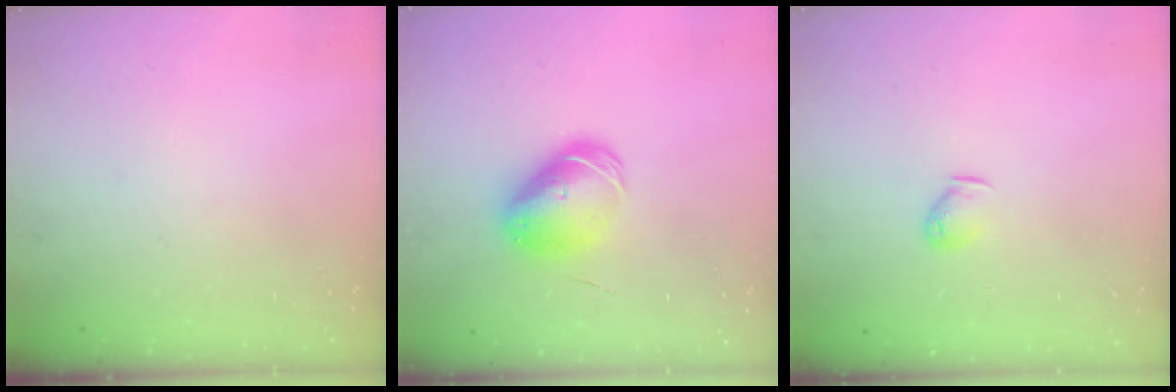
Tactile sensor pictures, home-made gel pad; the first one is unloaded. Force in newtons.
{"total": 9.9, "press": 9.8, "slide": 1.7}
{"total": 3.6, "press": 3.5, "slide": 0.6}